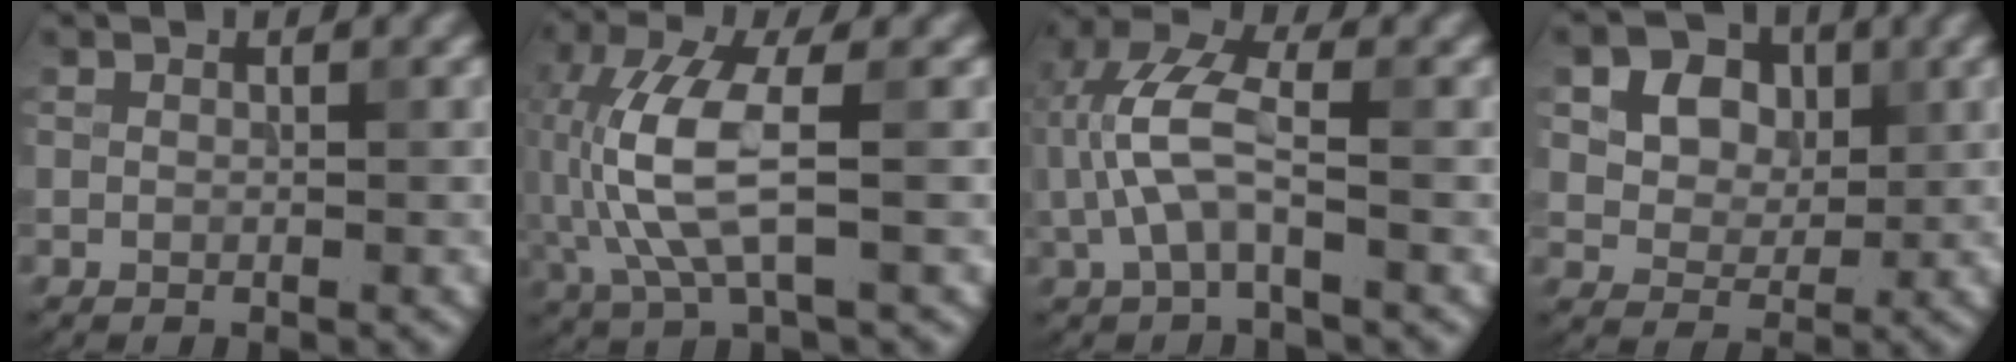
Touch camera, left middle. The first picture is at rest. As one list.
[{"total": 7.4, "force": [-0.8, 2.6, 6.9], "torque": [-0.174, 0.007, -0.011]}, {"total": 5.5, "force": [-0.5, 2.2, 5.0], "torque": [-0.118, 0.017, -0.016]}, {"total": 9.9, "force": [4.1, 7.3, 5.2], "torque": [-0.100, 0.023, 0.062]}]